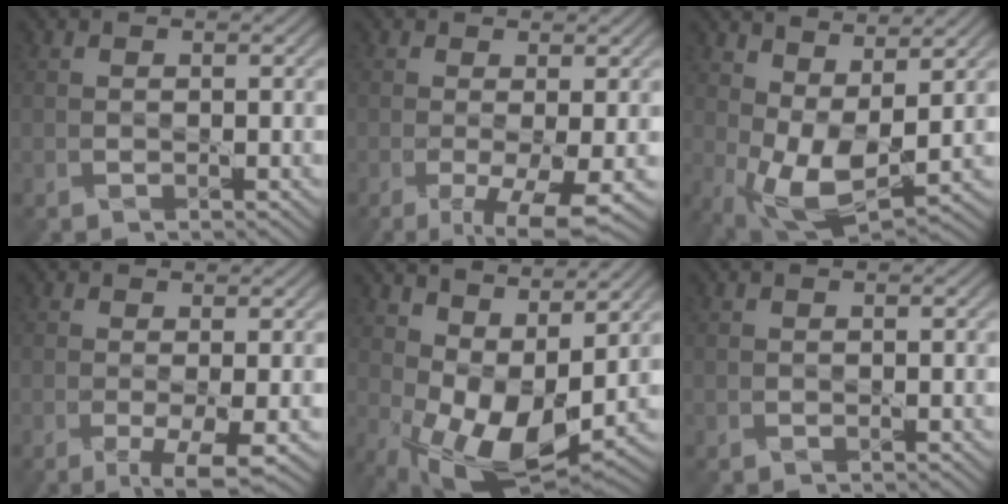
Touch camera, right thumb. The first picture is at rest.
{"total": 6.0, "force": [-2.0, 1.7, 5.4], "torque": [-0.104, -0.008, -0.027]}
{"total": 8.2, "force": [2.5, 3.7, 6.8], "torque": [-0.145, -0.003, 0.050]}
{"total": 4.2, "force": [-1.3, 1.0, 3.9], "torque": [-0.073, -0.001, -0.021]}
{"total": 11.0, "force": [2.9, 5.6, 9.1], "torque": [-0.175, -0.010, 0.058]}
{"total": 0.0}